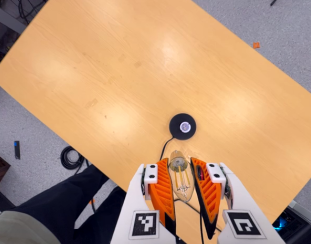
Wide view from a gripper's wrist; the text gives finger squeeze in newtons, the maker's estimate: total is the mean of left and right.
{"total": 19.2, "left": 21.3, "right": 17.2}